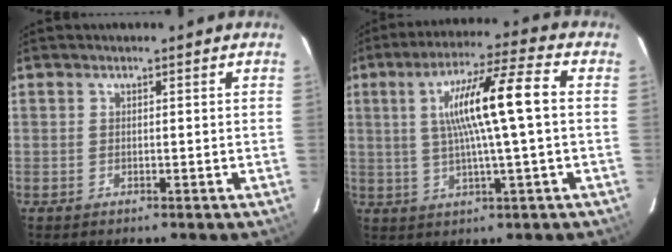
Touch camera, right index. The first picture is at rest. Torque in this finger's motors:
{"motor_torque": [1.40, 0.36, 0.51, 0.21]}